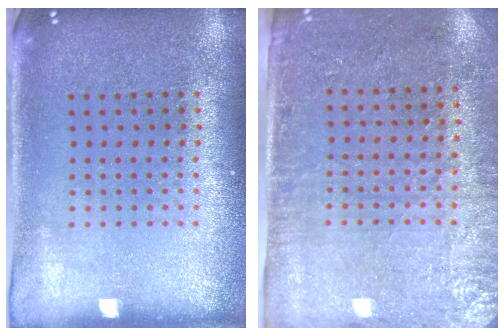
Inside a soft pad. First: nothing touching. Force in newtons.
{"total": 2.9, "press": 2.5, "slide": 1.5}